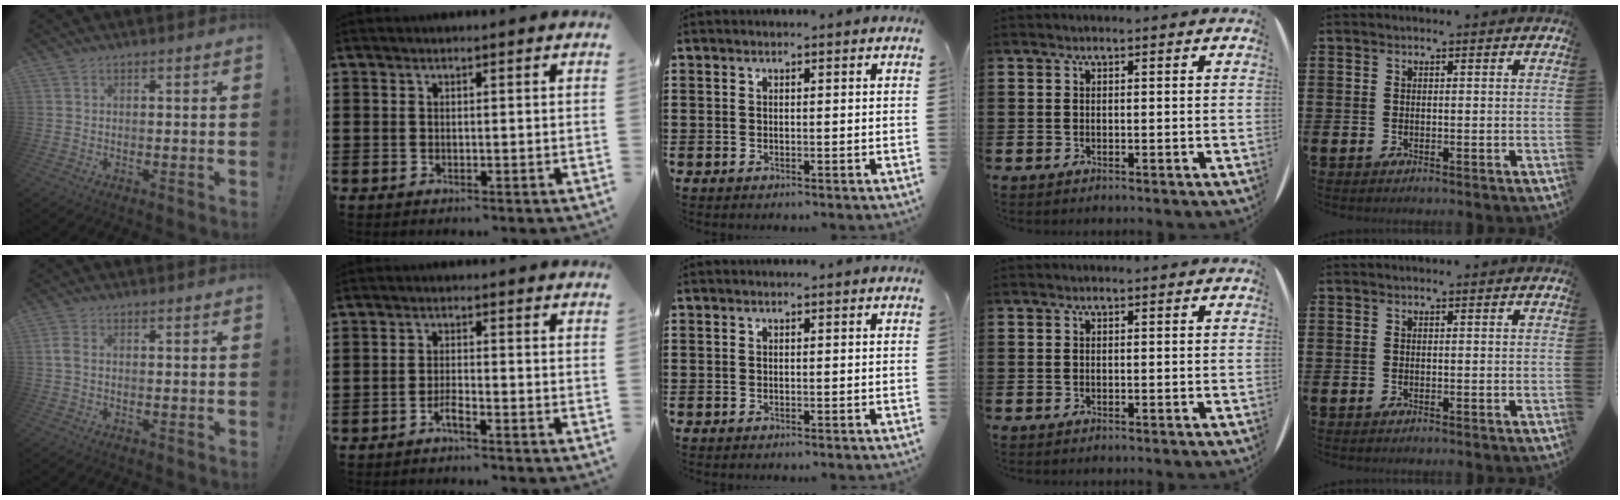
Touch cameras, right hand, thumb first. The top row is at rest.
{"thumb": {"total": 2.4, "force": [0.1, 1.4, 1.9], "torque": [-0.039, 0.008, 0.003]}, "index": {"total": 2.0, "force": [-1.7, 0.1, 1.1], "torque": [-0.022, 0.000, -0.031]}}